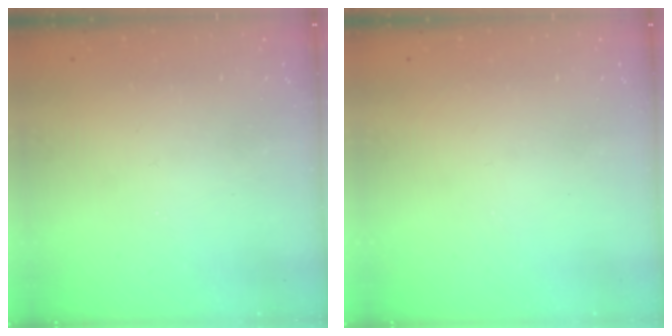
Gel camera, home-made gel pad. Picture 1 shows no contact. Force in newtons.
{"total": 0.0}